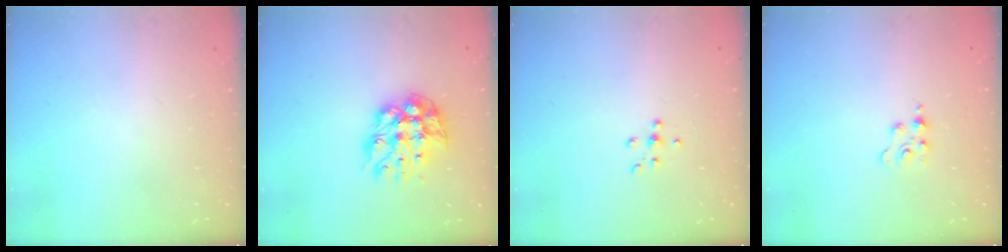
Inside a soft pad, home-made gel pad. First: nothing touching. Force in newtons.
{"total": 11.6, "press": 11.6, "slide": 0.9}
{"total": 5.8, "press": 5.7, "slide": 1.1}
{"total": 1.8, "press": 1.8, "slide": 0.4}